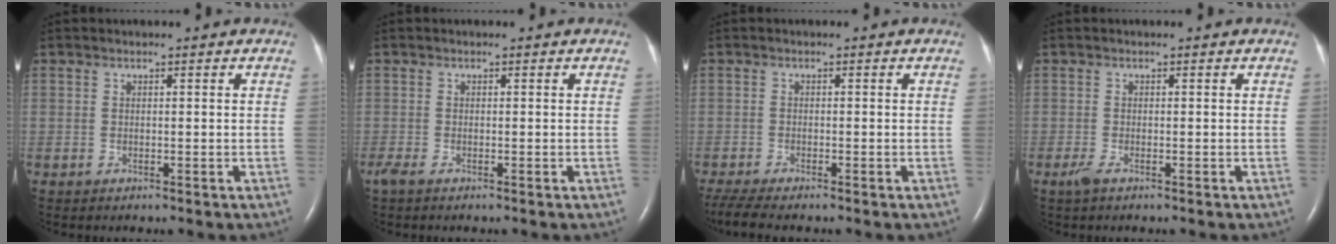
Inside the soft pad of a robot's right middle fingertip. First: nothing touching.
{"total": 1.2, "force": [-0.8, 0.3, 0.8], "torque": [-0.031, -0.007, -0.019]}
{"total": 5.5, "force": [-4.6, 0.5, 2.9], "torque": [-0.057, -0.013, -0.080]}
{"total": 1.4, "force": [-0.8, 0.3, 1.0], "torque": [-0.033, -0.005, -0.019]}